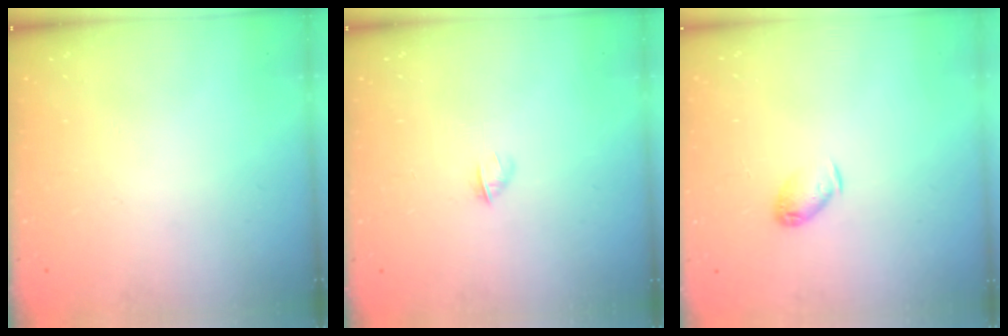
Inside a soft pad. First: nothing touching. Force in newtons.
{"total": 2.8, "press": 2.7, "slide": 0.8}
{"total": 6.5, "press": 6.4, "slide": 1.3}